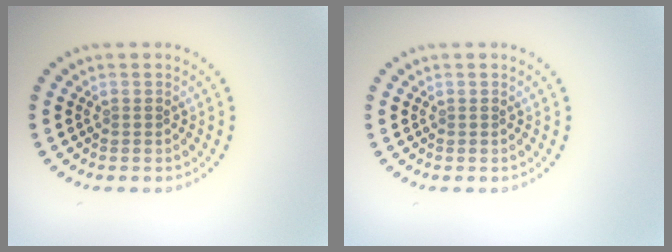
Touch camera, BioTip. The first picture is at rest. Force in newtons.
{"total": 0.0}